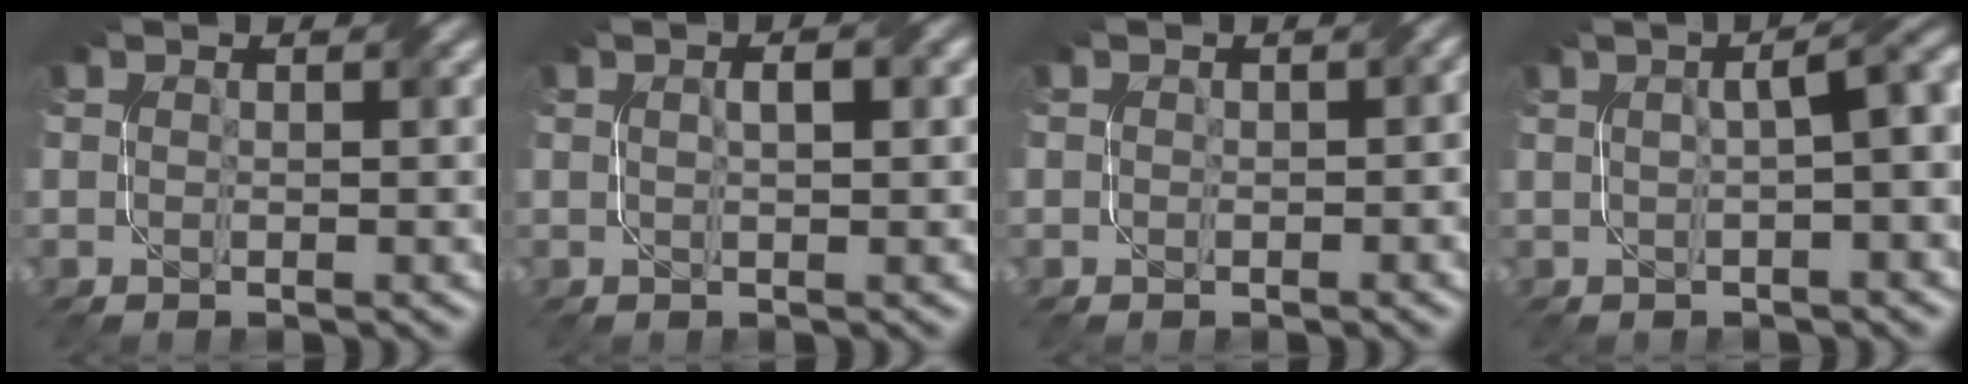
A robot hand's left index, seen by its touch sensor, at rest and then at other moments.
{"total": 2.0, "force": [0.7, 0.6, 1.7], "torque": [-0.012, -0.001, 0.004]}
{"total": 1.1, "force": [-0.1, 0.8, 0.7], "torque": [-0.004, 0.002, 0.006]}
{"total": 5.5, "force": [0.7, 1.7, 5.2], "torque": [-0.042, 0.026, 0.015]}